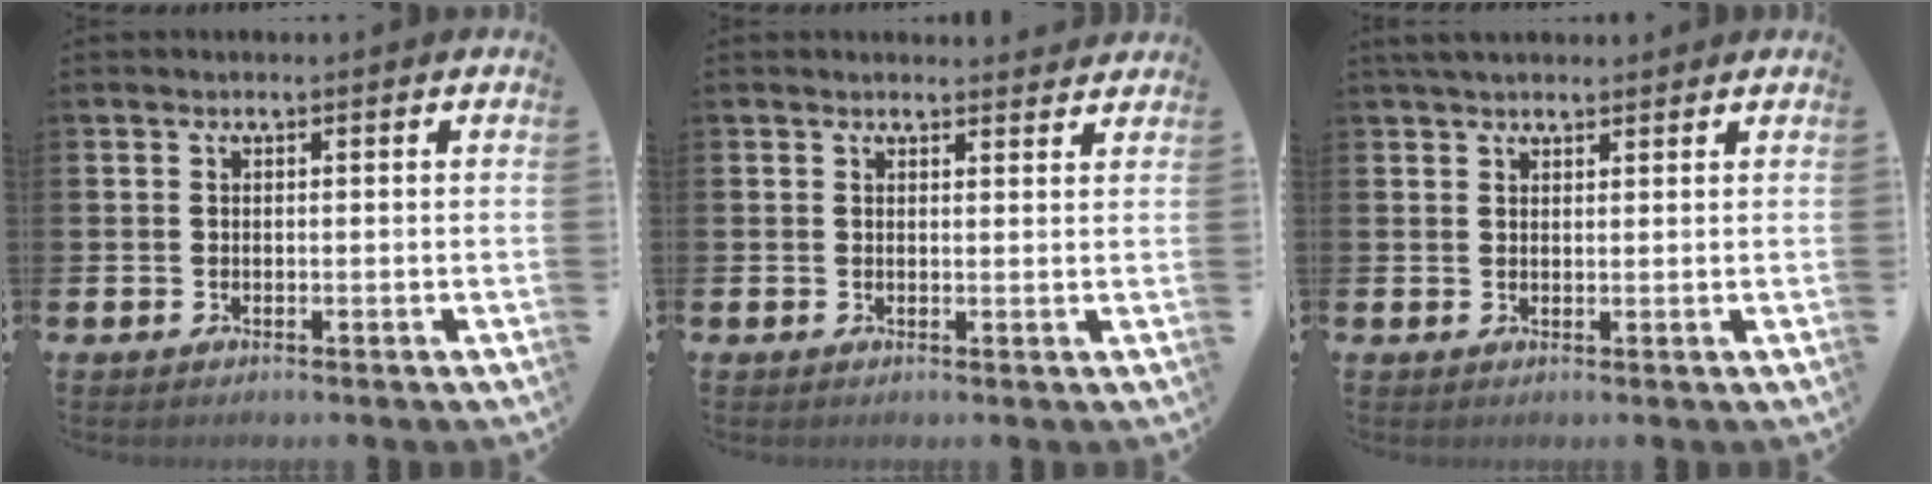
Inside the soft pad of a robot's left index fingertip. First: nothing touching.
{"total": 1.6, "force": [1.6, 0.3, -0.1], "torque": [0.007, -0.008, 0.028]}
{"total": 2.8, "force": [2.5, 0.9, 0.9], "torque": [-0.015, -0.004, 0.046]}